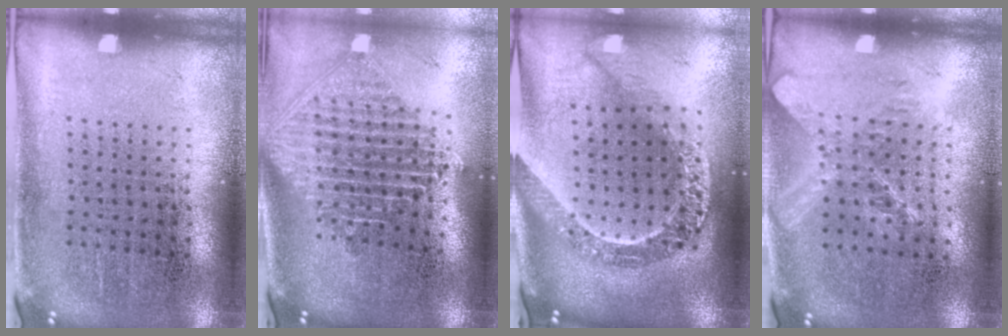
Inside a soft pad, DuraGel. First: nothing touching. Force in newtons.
{"total": 2.3, "press": 1.8, "slide": 1.6}
{"total": 2.8, "press": 2.2, "slide": 1.7}
{"total": 1.5, "press": 1.3, "slide": 0.7}